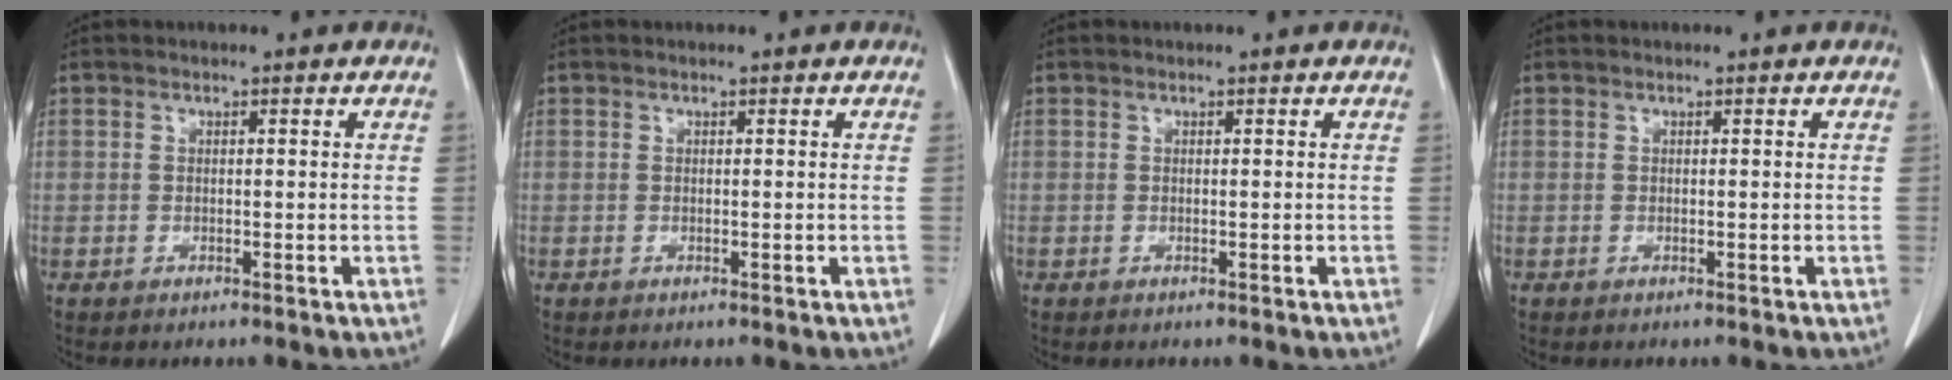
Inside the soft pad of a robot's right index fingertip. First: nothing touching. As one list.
[{"total": 0.0}, {"total": 0.0}, {"total": 0.0}]